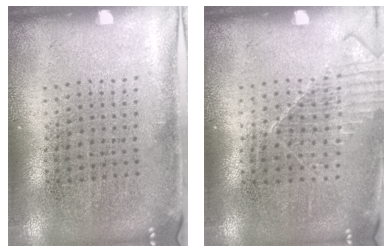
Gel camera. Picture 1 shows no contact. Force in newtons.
{"total": 1.2, "press": 1.2, "slide": 0.1}